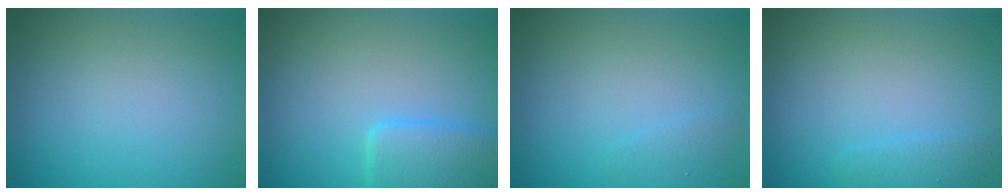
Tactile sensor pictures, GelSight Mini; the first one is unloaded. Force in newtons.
{"total": 4.1, "press": 4.1, "slide": 0.4}
{"total": 0.7, "press": 0.7, "slide": 0.1}
{"total": 1.2, "press": 1.2, "slide": 0.1}